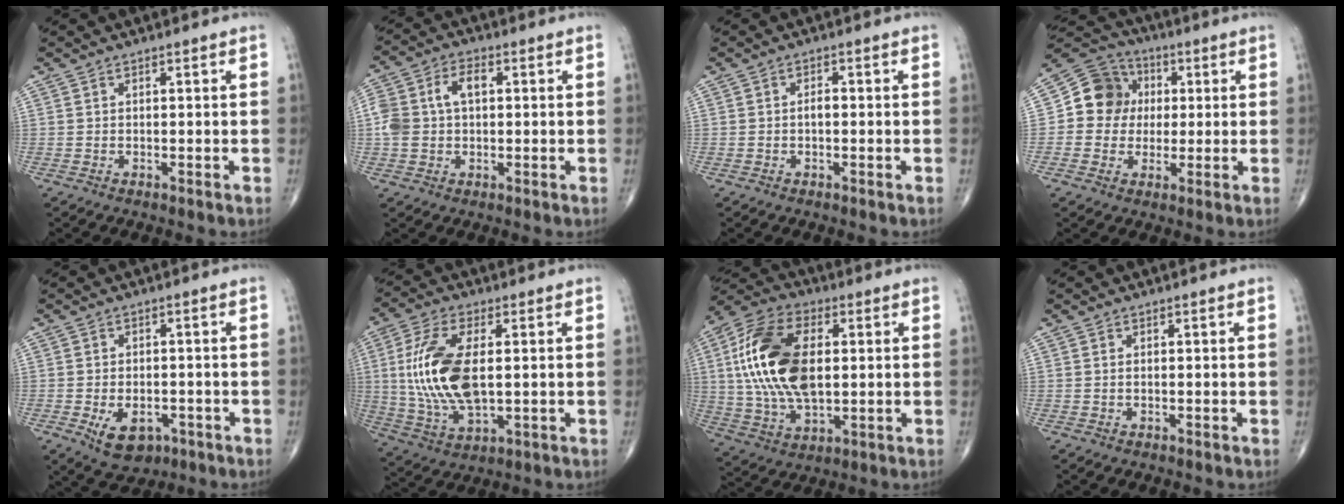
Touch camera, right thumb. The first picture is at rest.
{"total": 8.4, "force": [0.9, 5.5, 6.3], "torque": [-0.134, 0.027, 0.019]}
{"total": 1.3, "force": [-0.3, 0.7, 1.1], "torque": [-0.016, 0.004, -0.007]}
{"total": 10.7, "force": [0.9, 9.8, 4.2], "torque": [-0.038, 0.016, 0.004]}
{"total": 7.1, "force": [-2.9, 4.5, 4.7], "torque": [-0.063, 0.007, -0.033]}
{"total": 16.0, "force": [1.3, 7.5, 14.1], "torque": [-0.296, -0.008, 0.029]}
{"total": 20.3, "force": [2.6, 11.1, 16.8], "torque": [-0.334, 0.003, 0.045]}
{"total": 0.0}